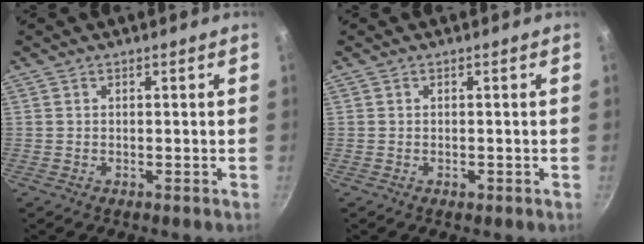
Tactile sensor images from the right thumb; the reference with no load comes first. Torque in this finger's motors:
{"motor_torque": [0.39, 0.12, 0.20, -0.14, 0.01]}